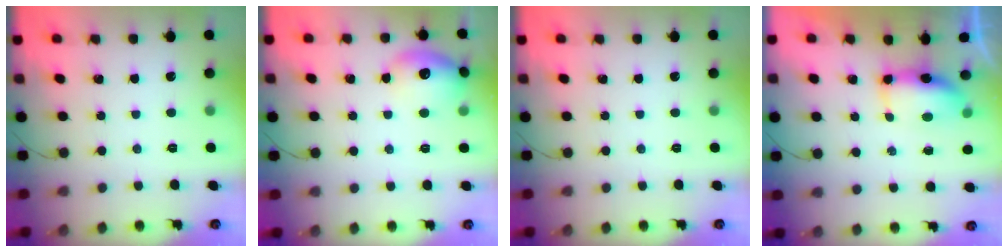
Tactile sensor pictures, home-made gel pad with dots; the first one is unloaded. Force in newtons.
{"total": 14.1, "press": 14.1, "slide": 1.1}
{"total": 0.0}
{"total": 6.3, "press": 6.2, "slide": 0.7}